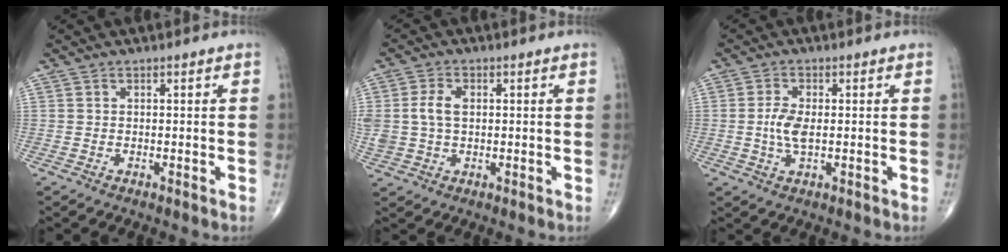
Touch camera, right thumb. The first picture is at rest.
{"total": 6.2, "force": [0.7, 4.1, 4.6], "torque": [-0.105, 0.012, 0.016]}
{"total": 4.6, "force": [-0.2, 2.1, 4.1], "torque": [-0.090, 0.000, -0.005]}